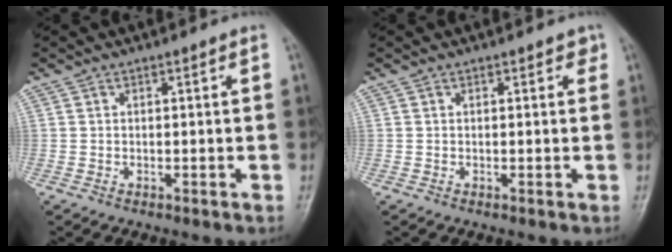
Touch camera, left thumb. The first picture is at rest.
{"total": 1.1, "force": [0.6, 0.7, 0.6], "torque": [0.006, 0.000, 0.001]}